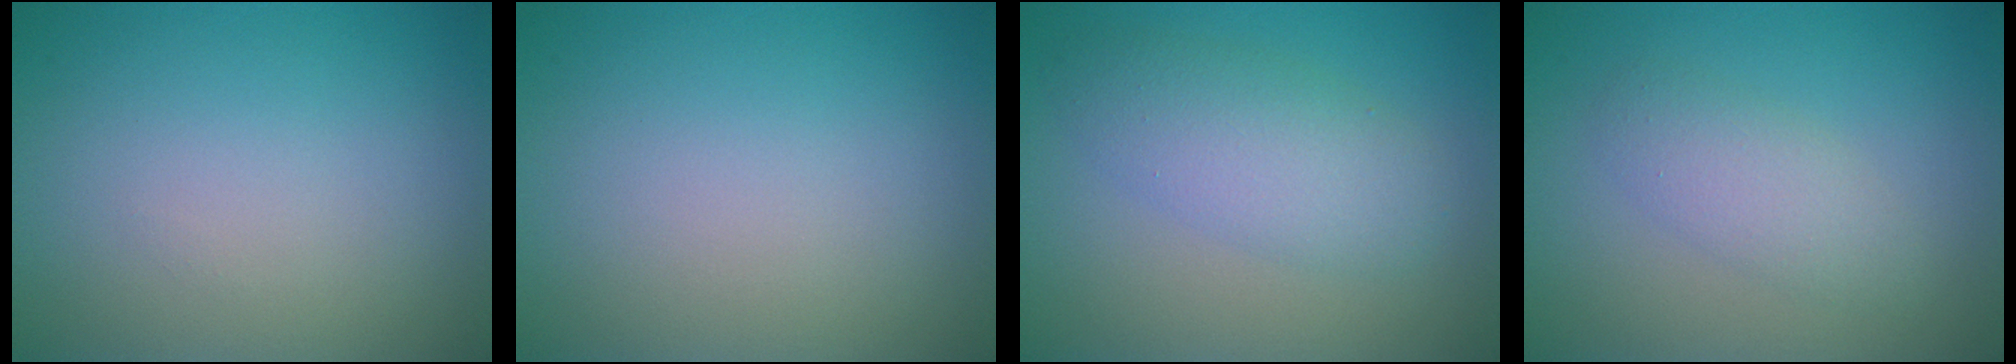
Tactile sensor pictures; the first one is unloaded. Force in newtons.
{"total": 0.0}
{"total": 4.4, "press": 4.4, "slide": 0.1}
{"total": 2.5, "press": 2.5, "slide": 0.1}